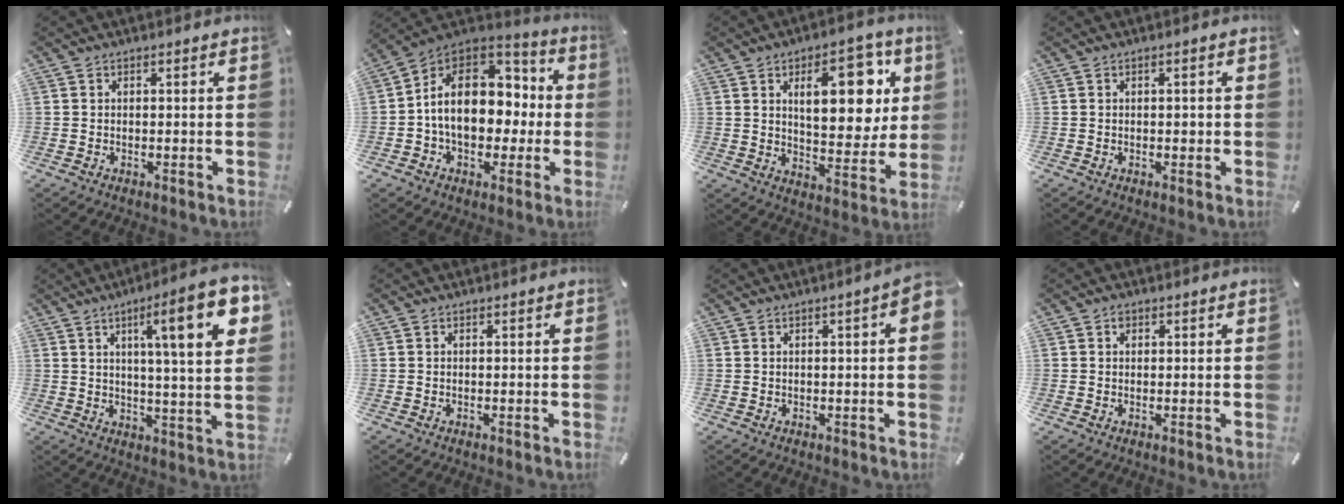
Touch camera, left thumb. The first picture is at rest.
{"total": 17.5, "force": [-0.1, 13.4, 11.4], "torque": [-0.183, 0.002, 0.002]}
{"total": 18.0, "force": [6.6, 8.9, 14.2], "torque": [-0.191, -0.014, 0.102]}
{"total": 1.1, "force": [-0.1, 0.6, 0.9], "torque": [-0.017, 0.003, -0.003]}
{"total": 17.6, "force": [6.8, 3.0, 15.9], "torque": [-0.234, -0.028, 0.089]}
{"total": 0.0}
{"total": 3.7, "force": [0.8, 0.6, 3.6], "torque": [-0.057, -0.001, 0.012]}
{"total": 0.9, "force": [0.3, 0.8, 0.3], "torque": [0.002, 0.000, 0.003]}